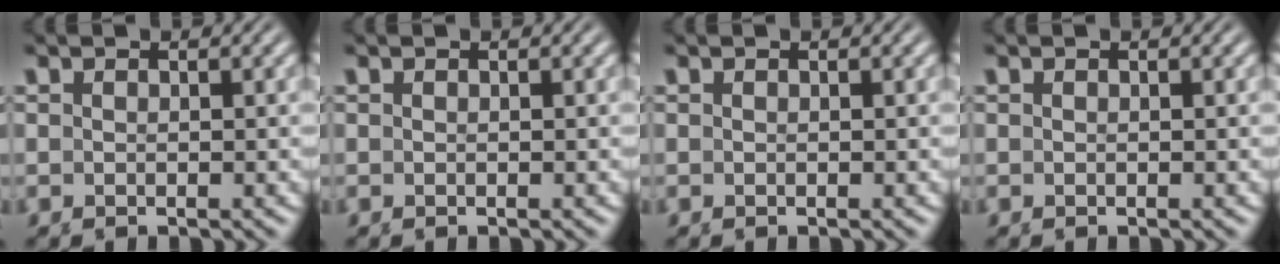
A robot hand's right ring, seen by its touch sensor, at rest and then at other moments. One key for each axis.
{"total": 0.0}
{"total": 0.0}
{"total": 0.0}